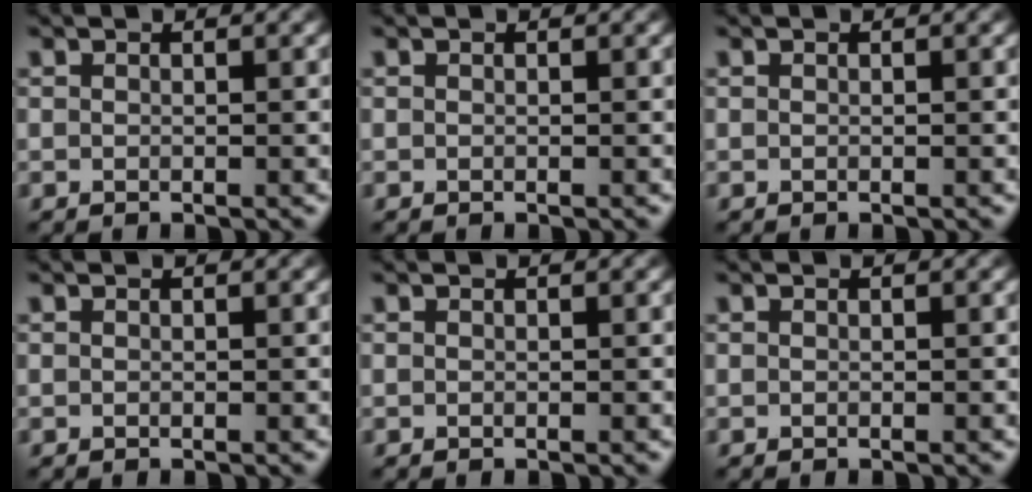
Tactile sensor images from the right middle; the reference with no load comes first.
{"total": 0.0}
{"total": 0.0}
{"total": 0.0}
{"total": 0.0}
{"total": 0.0}